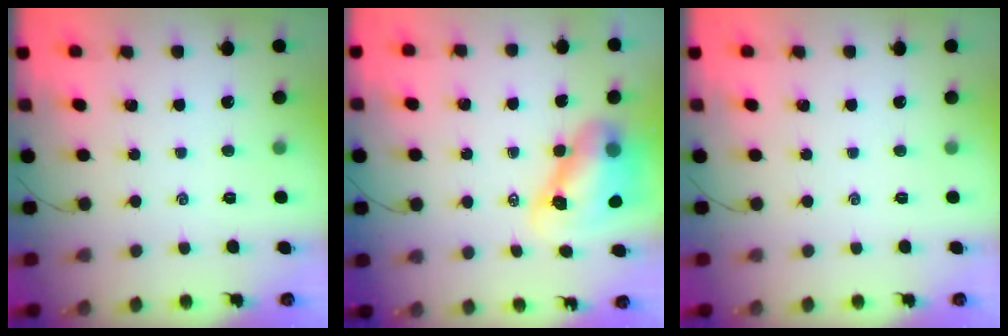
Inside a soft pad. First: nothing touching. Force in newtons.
{"total": 9.3, "press": 8.9, "slide": 3.0}
{"total": 0.0}